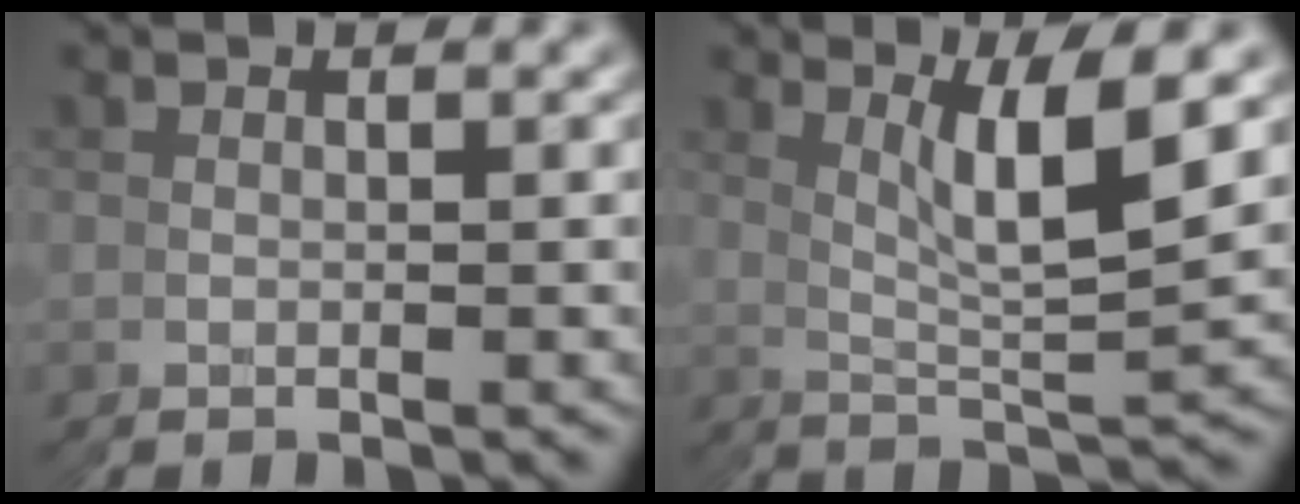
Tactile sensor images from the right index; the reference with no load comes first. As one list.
[{"total": 5.0, "force": [2.5, 0.6, 4.2], "torque": [-0.080, -0.004, 0.046]}]